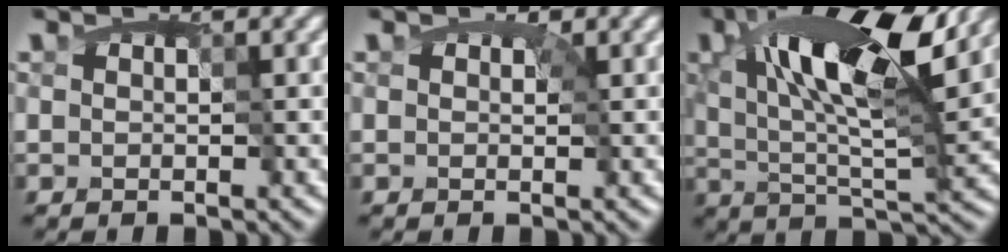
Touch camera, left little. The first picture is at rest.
{"total": 0.9, "force": [0.4, 0.7, 0.5], "torque": [-0.014, 0.004, 0.002]}
{"total": 11.3, "force": [4.4, 3.8, 9.7], "torque": [-0.155, 0.007, 0.068]}